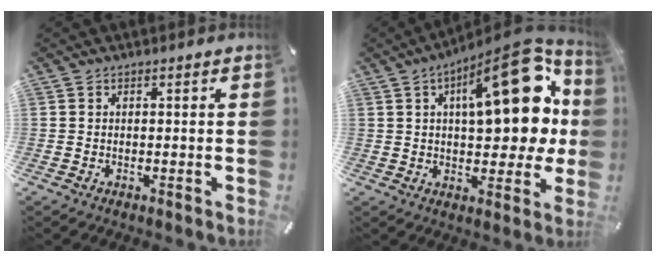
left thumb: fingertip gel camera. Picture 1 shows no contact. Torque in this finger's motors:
{"motor_torque": [2.49, 2.52, 1.89, -0.88, 0.43]}